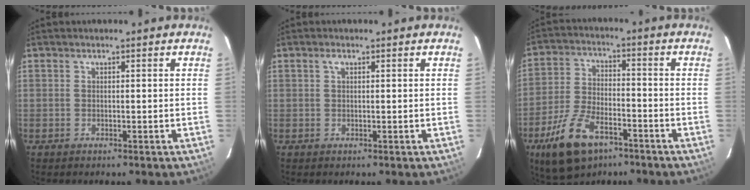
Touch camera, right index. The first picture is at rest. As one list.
[{"total": 0.9, "force": [0.4, 0.1, 0.8], "torque": [-0.017, 0.004, 0.007]}, {"total": 13.8, "force": [-8.2, 6.6, 8.8], "torque": [-0.194, -0.014, -0.150]}]